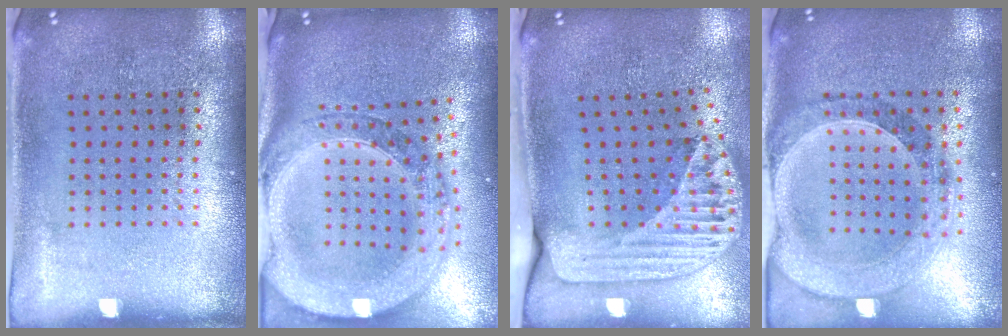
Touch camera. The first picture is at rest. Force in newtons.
{"total": 3.8, "press": 2.9, "slide": 2.4}
{"total": 2.5, "press": 1.8, "slide": 1.8}
{"total": 1.5, "press": 1.4, "slide": 0.4}